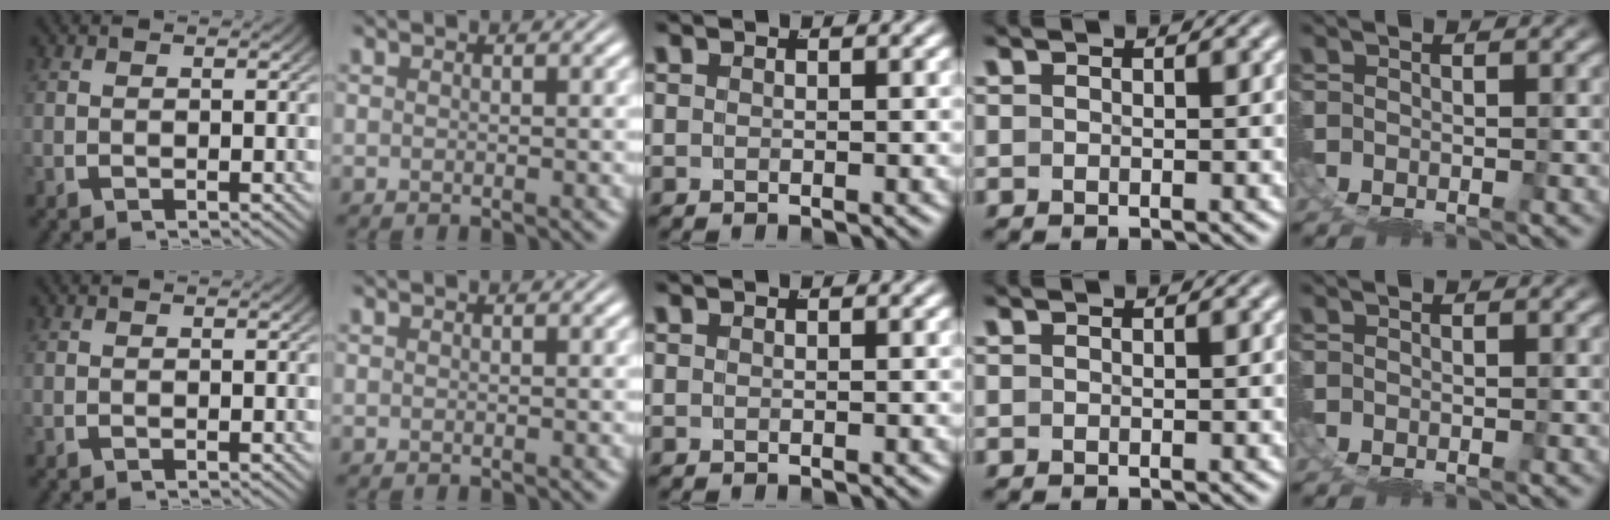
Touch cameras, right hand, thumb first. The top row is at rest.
{}